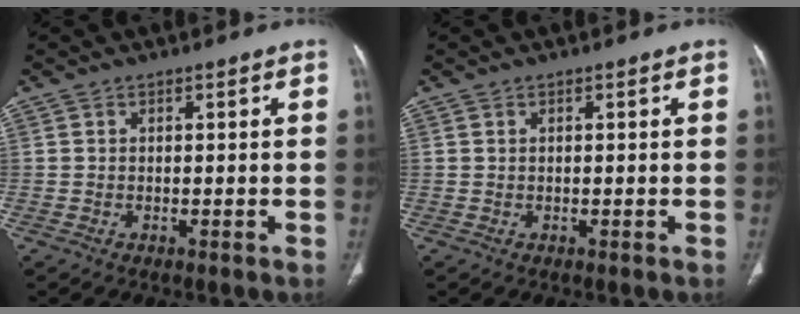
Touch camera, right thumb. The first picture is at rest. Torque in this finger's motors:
{"motor_torque": [0.03, 0.03, -0.06, 0.02, 0.02]}